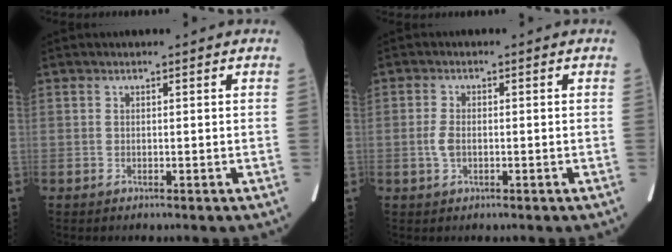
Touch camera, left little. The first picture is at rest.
{"total": 2.3, "force": [-0.5, 1.3, 1.8], "torque": [-0.048, 0.000, -0.011]}